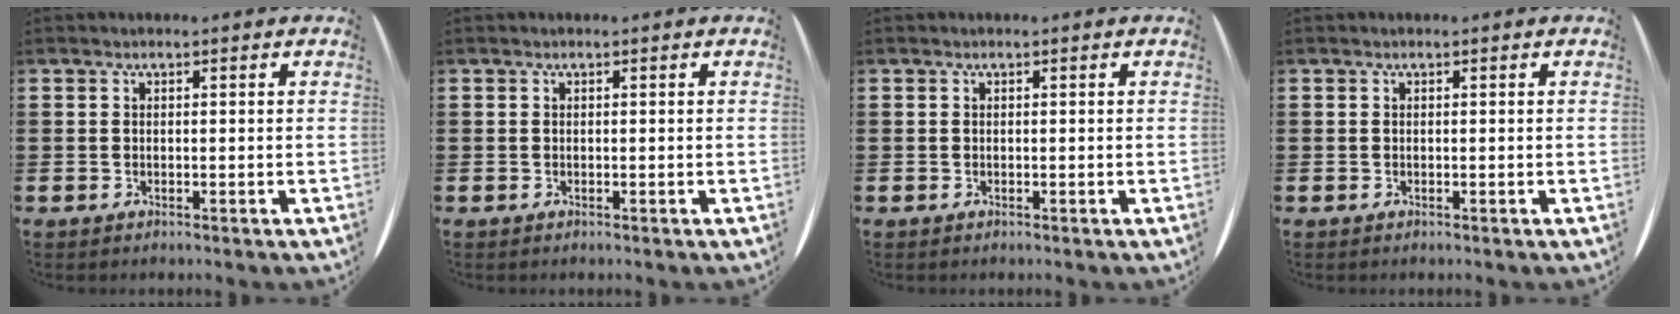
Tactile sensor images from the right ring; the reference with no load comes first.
{"total": 0.0}
{"total": 0.0}
{"total": 0.0}